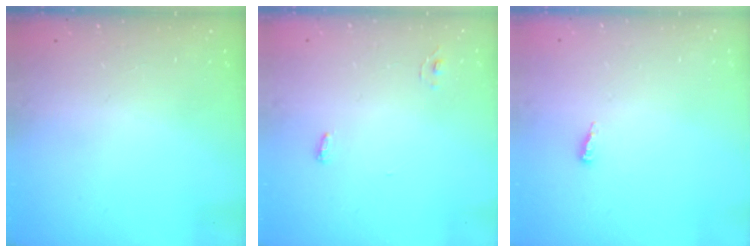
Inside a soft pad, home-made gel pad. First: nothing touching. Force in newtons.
{"total": 4.1, "press": 3.5, "slide": 2.2}
{"total": 7.7, "press": 4.9, "slide": 5.9}